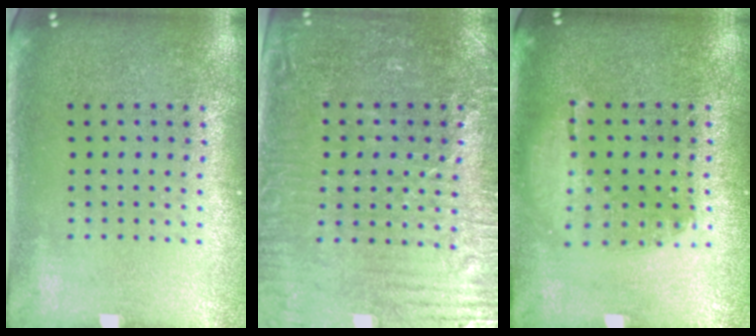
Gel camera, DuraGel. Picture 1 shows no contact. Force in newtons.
{"total": 3.7, "press": 3.3, "slide": 1.7}
{"total": 1.3, "press": 1.1, "slide": 0.6}